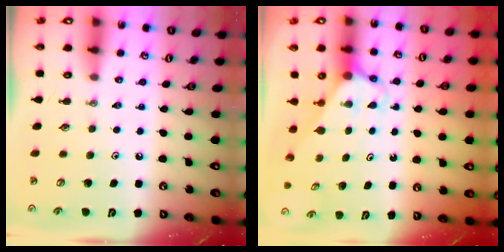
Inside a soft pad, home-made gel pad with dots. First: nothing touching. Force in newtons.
{"total": 2.7, "press": 2.7, "slide": 0.2}